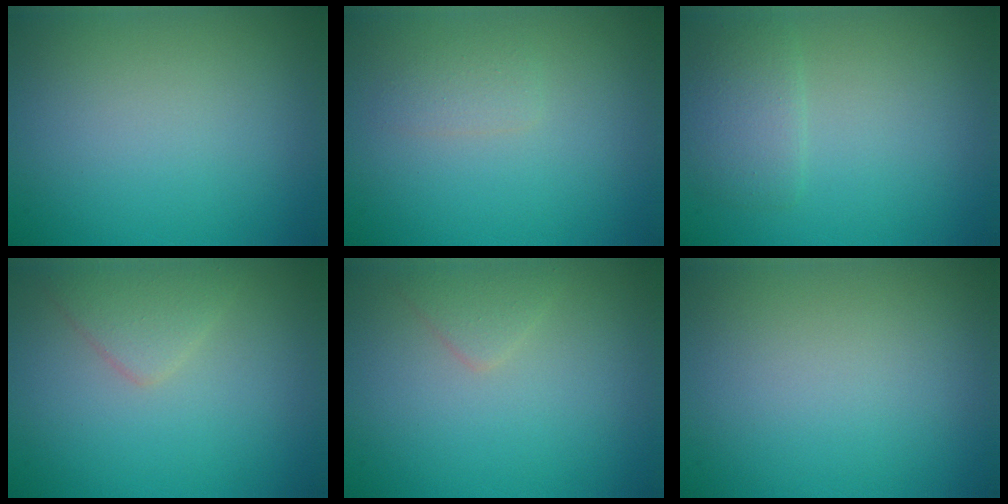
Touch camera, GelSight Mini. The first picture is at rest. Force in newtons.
{"total": 1.1, "press": 1.1, "slide": 0.1}
{"total": 2.3, "press": 2.2, "slide": 0.1}
{"total": 2.1, "press": 2.1, "slide": 0.1}
{"total": 1.3, "press": 1.3, "slide": 0.0}
{"total": 0.0}